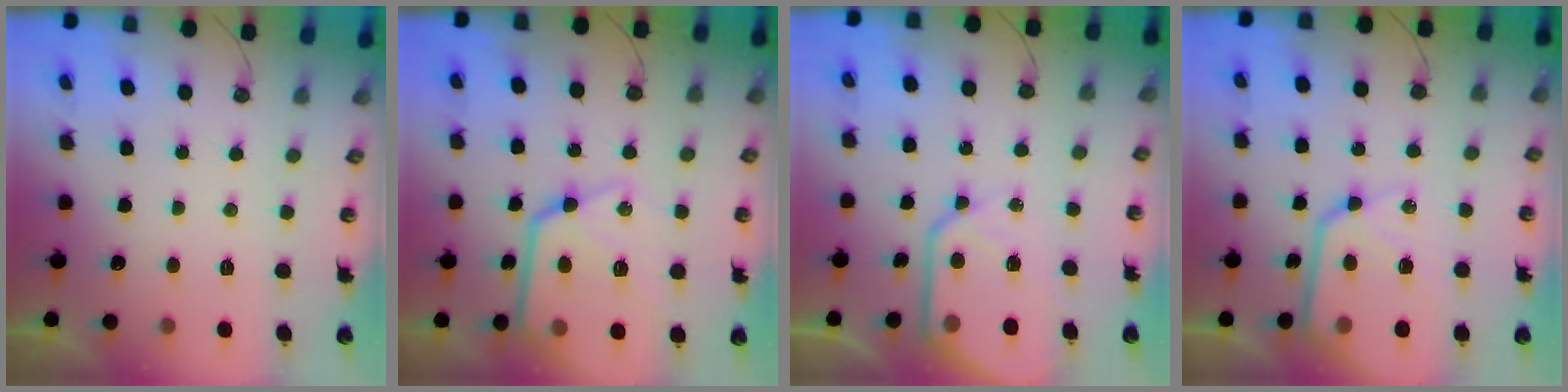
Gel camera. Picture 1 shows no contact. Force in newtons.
{"total": 19.6, "press": 19.5, "slide": 2.0}
{"total": 12.7, "press": 12.7, "slide": 1.4}
{"total": 14.0, "press": 13.9, "slide": 1.3}